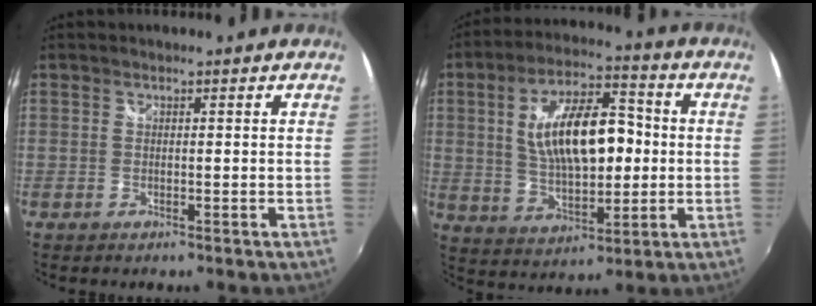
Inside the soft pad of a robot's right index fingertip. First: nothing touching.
{"total": 16.1, "force": [1.4, 7.5, 14.1], "torque": [-0.251, 0.014, 0.033]}